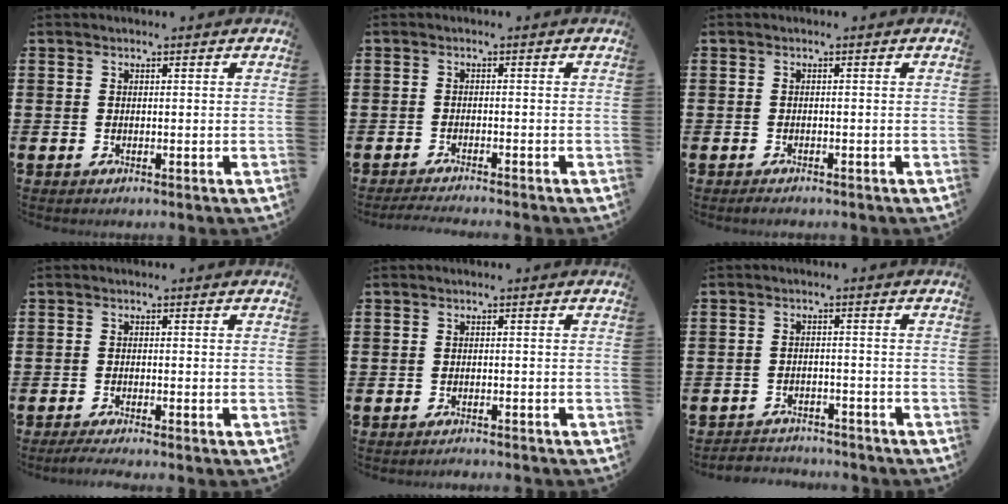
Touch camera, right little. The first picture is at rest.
{"total": 1.4, "force": [-1.4, -0.1, 0.5], "torque": [-0.007, 0.001, -0.027]}
{"total": 0.6, "force": [-0.5, 0.2, 0.2], "torque": [-0.007, -0.001, -0.010]}
{"total": 1.3, "force": [-1.0, 0.0, 0.8], "torque": [-0.013, 0.000, -0.019]}
{"total": 0.8, "force": [-0.8, 0.0, 0.0], "torque": [-0.001, 0.000, -0.017]}
{"total": 2.4, "force": [-2.3, 0.4, -0.3], "torque": [-0.003, 0.003, -0.053]}